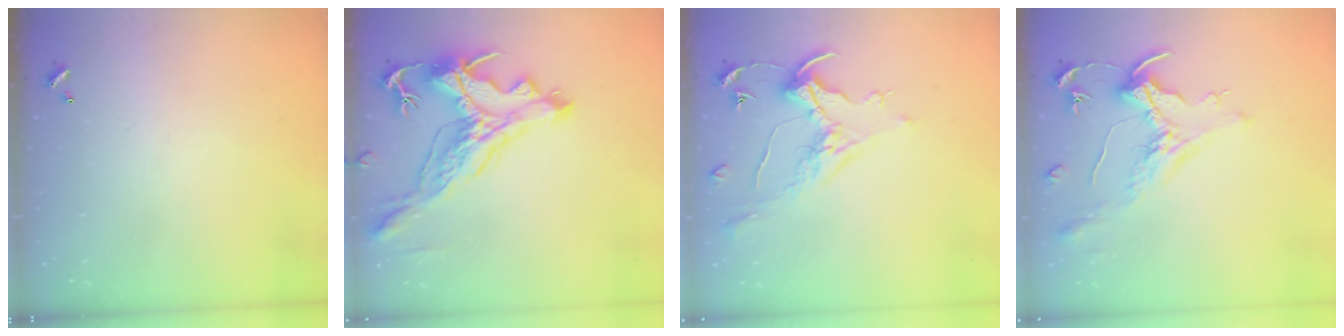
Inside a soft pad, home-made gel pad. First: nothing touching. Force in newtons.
{"total": 6.8, "press": 6.6, "slide": 1.9}
{"total": 0.8, "press": 0.7, "slide": 0.5}
{"total": 1.6, "press": 1.4, "slide": 0.7}